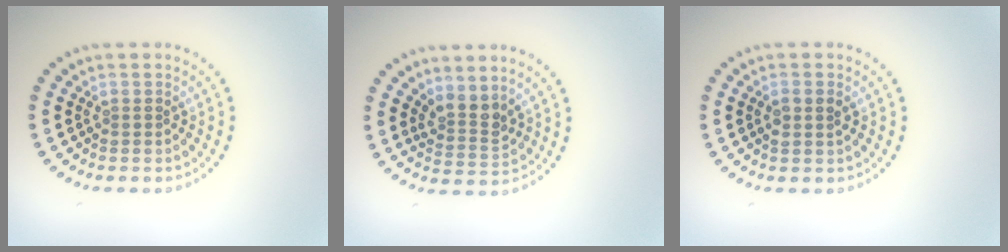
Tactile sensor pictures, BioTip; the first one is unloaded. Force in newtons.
{"total": 2.6, "press": 2.0, "slide": 1.7}
{"total": 1.6, "press": 1.6, "slide": 0.4}